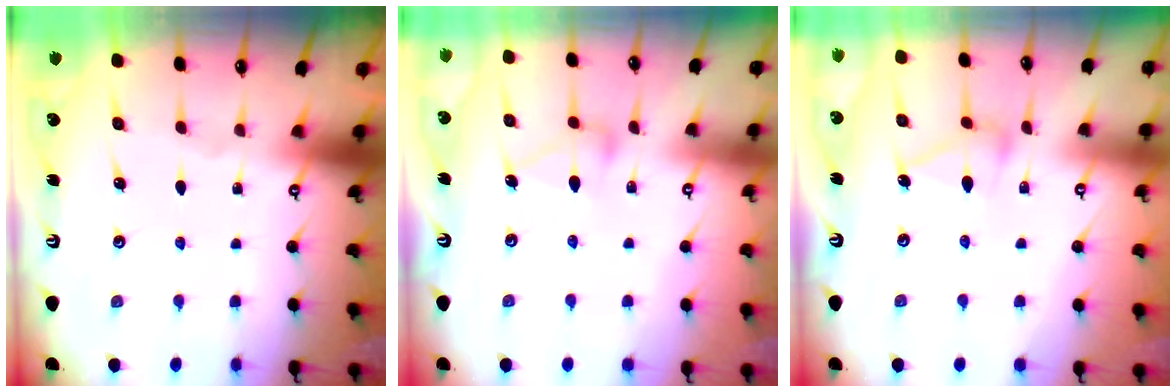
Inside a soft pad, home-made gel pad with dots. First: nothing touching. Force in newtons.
{"total": 7.9, "press": 7.9, "slide": 0.5}
{"total": 10.8, "press": 10.8, "slide": 0.4}